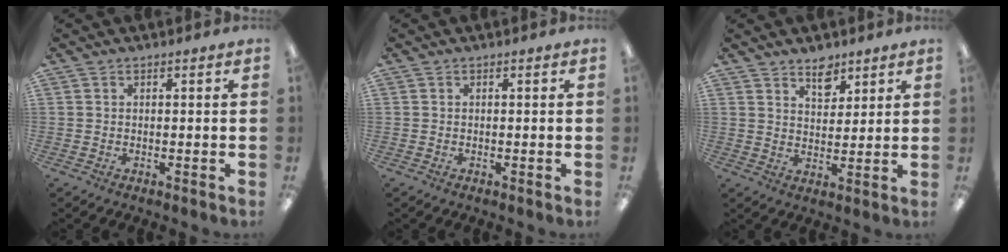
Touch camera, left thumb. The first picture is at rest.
{"total": 0.0}
{"total": 6.1, "force": [4.7, 3.1, 2.1], "torque": [-0.015, -0.030, 0.081]}